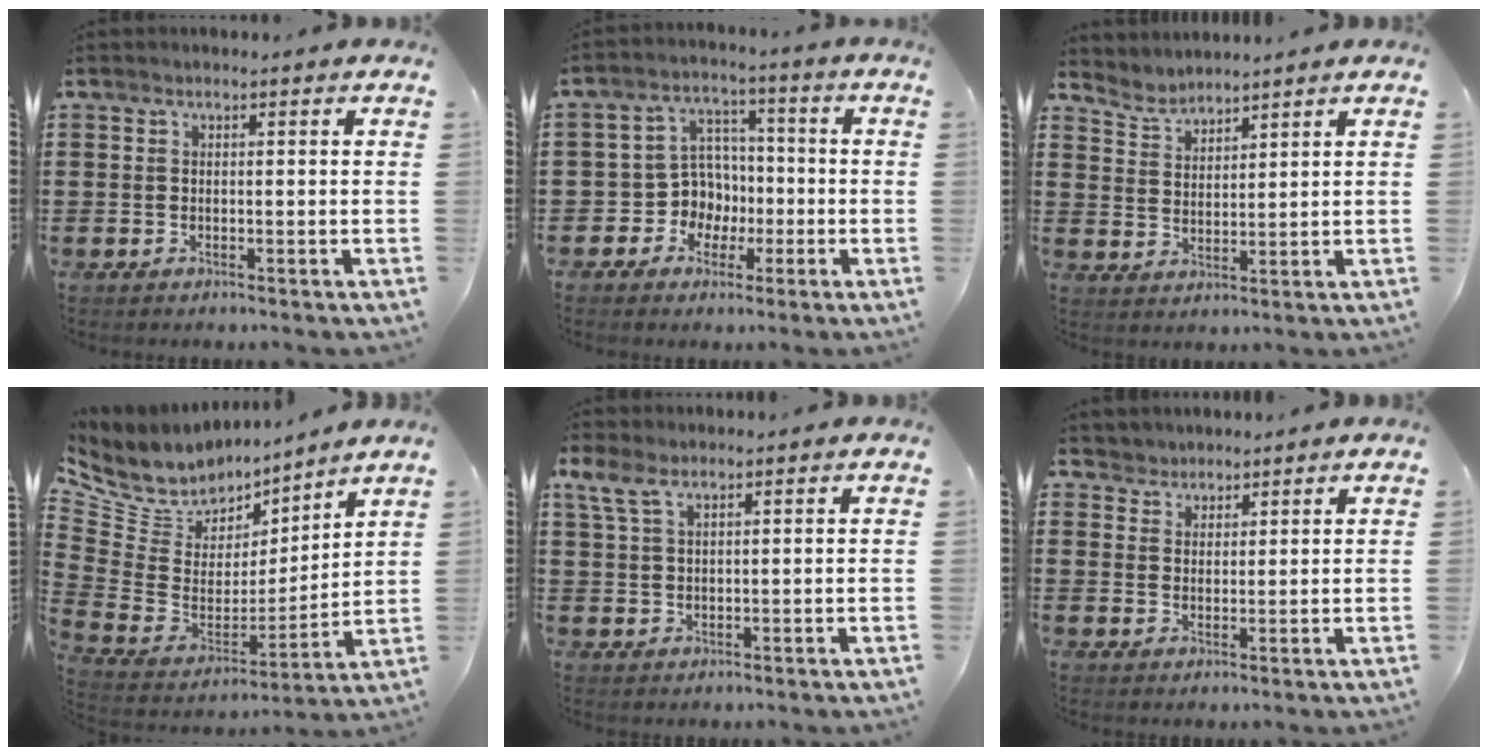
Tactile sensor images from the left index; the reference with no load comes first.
{"total": 6.8, "force": [-1.2, 6.4, 1.8], "torque": [-0.070, 0.004, -0.022]}
{"total": 3.2, "force": [3.1, 0.5, -0.4], "torque": [-0.006, -0.012, 0.057]}
{"total": 7.5, "force": [6.2, 4.2, 1.0], "torque": [-0.075, -0.058, 0.113]}
{"total": 3.8, "force": [2.3, 1.5, 2.7], "torque": [-0.067, 0.001, 0.039]}
{"total": 2.5, "force": [2.2, 1.0, -0.6], "torque": [0.000, 0.002, 0.043]}